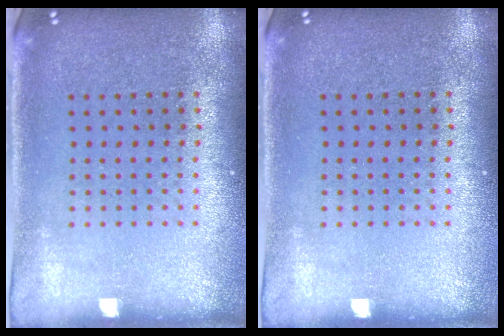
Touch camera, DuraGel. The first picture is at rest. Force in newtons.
{"total": 0.0}